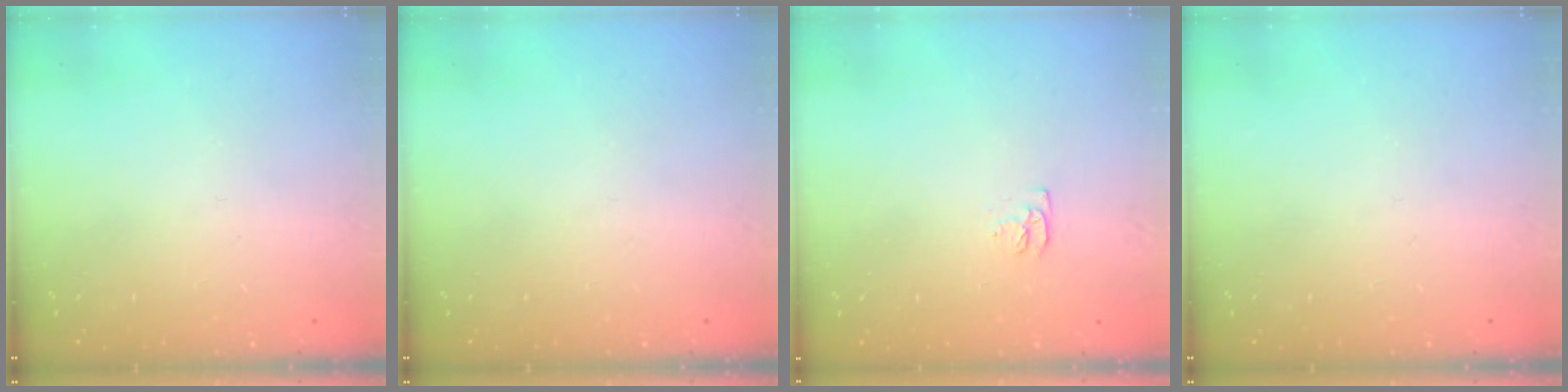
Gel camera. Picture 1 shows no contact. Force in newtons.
{"total": 0.0}
{"total": 4.4, "press": 4.3, "slide": 0.6}
{"total": 0.0}